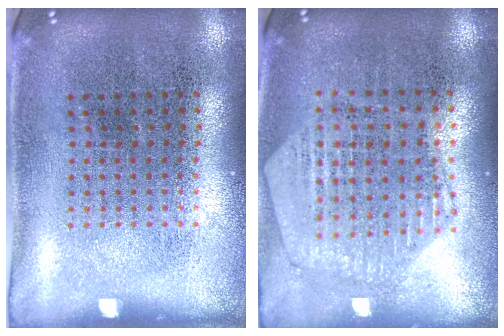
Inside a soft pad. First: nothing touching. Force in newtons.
{"total": 1.1, "press": 1.1, "slide": 0.1}